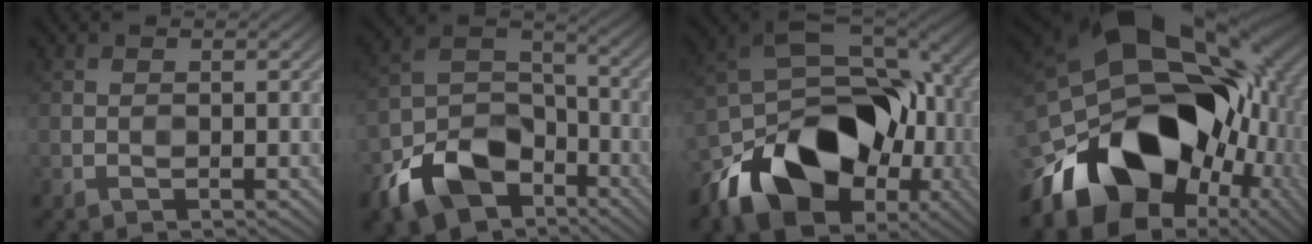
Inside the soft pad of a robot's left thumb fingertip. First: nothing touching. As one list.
[{"total": 12.2, "force": [-6.9, 7.5, 6.6], "torque": [-0.140, -0.019, -0.134]}, {"total": 16.7, "force": [-7.3, 10.7, 10.6], "torque": [-0.210, -0.036, -0.121]}, {"total": 19.9, "force": [-2.9, 13.7, 14.2], "torque": [-0.259, -0.039, -0.024]}]